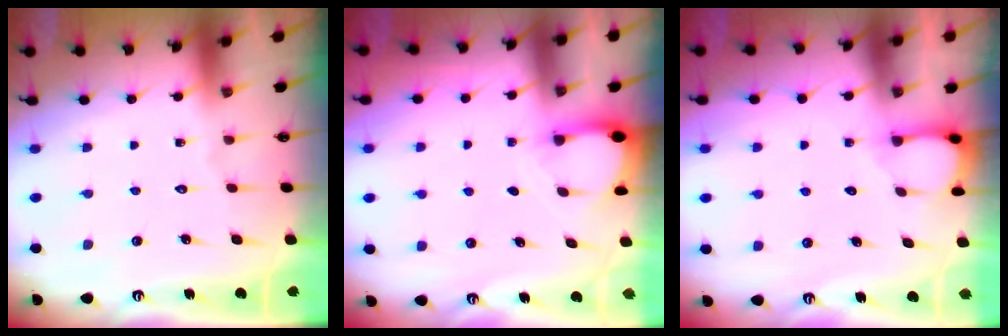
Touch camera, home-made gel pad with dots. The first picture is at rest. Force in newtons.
{"total": 2.9, "press": 2.9, "slide": 0.3}
{"total": 2.3, "press": 2.3, "slide": 0.3}